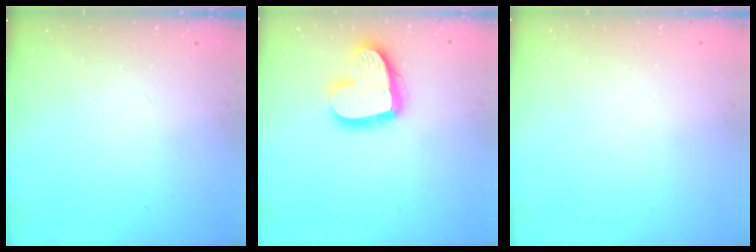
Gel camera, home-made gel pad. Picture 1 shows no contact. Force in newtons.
{"total": 18.3, "press": 18.3, "slide": 1.6}
{"total": 0.0}